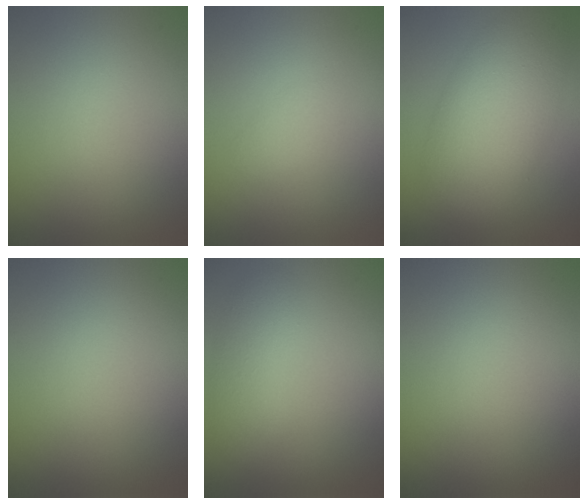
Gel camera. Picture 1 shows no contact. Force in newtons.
{"total": 0.8, "press": 0.8, "slide": 0.0}
{"total": 8.2, "press": 8.2, "slide": 0.1}
{"total": 0.0}
{"total": 3.0, "press": 3.0, "slide": 0.1}
{"total": 0.0}